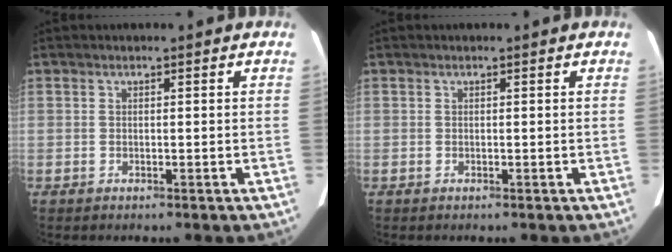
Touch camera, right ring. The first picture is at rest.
{"total": 0.0}